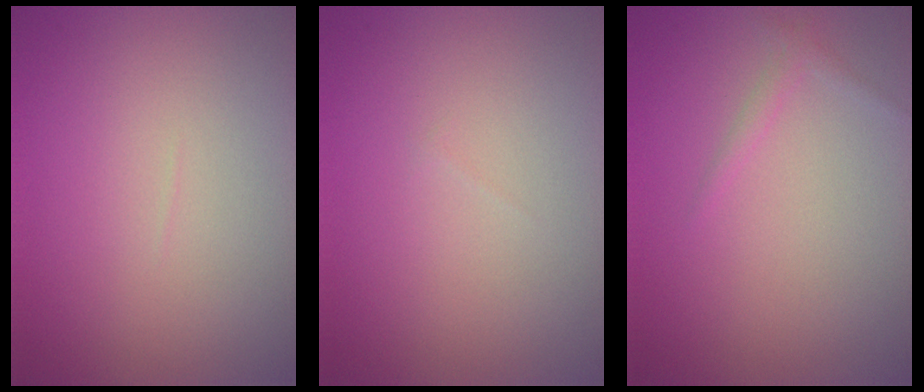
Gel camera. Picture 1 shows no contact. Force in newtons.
{"total": 0.0}
{"total": 0.9, "press": 0.9, "slide": 0.1}